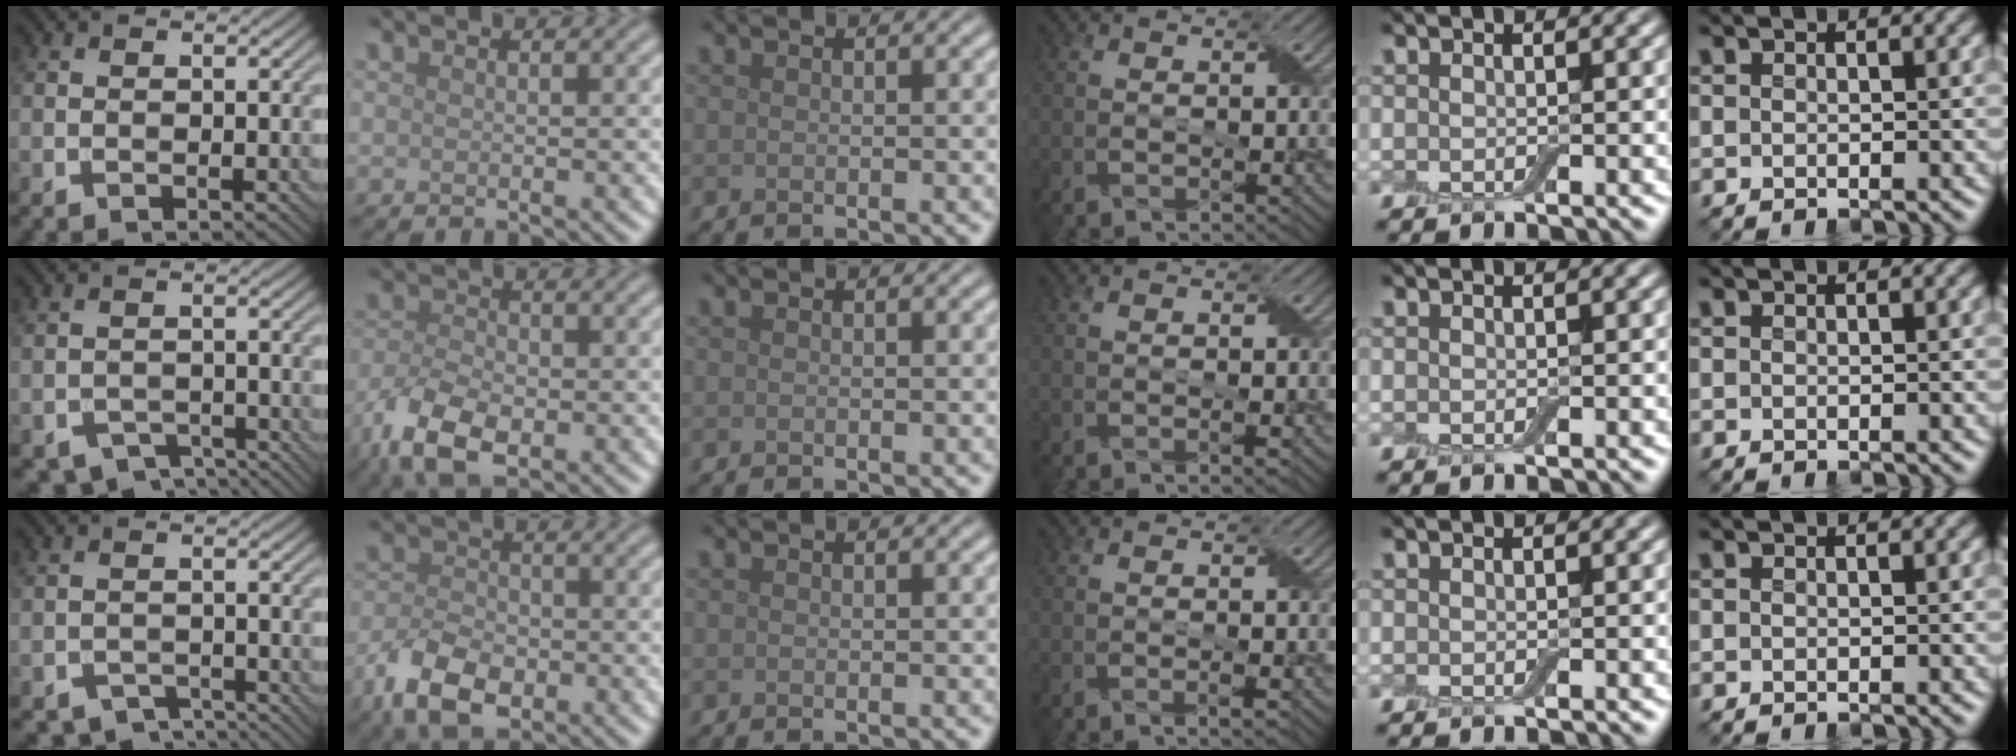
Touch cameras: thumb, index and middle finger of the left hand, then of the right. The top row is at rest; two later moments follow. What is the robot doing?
{"motion": "peel", "object": "small bumper sticker"}